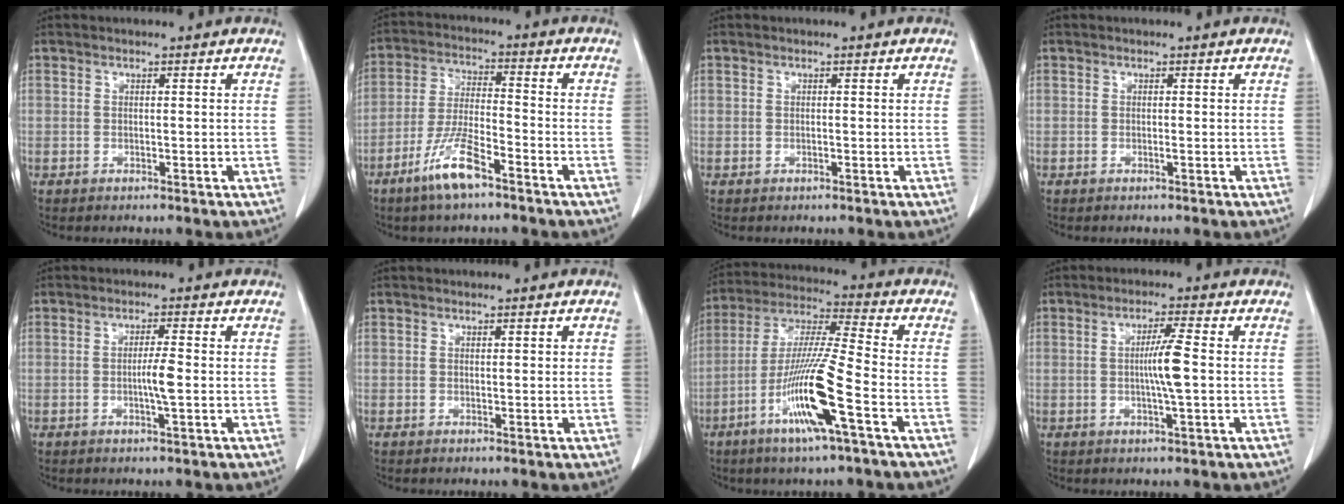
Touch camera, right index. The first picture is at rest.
{"total": 8.8, "force": [-5.7, 1.3, 6.6], "torque": [-0.138, -0.014, -0.109]}
{"total": 0.0}
{"total": 0.0}
{"total": 2.9, "force": [-0.4, -0.2, 2.9], "torque": [-0.053, -0.001, -0.006]}
{"total": 0.7, "force": [0.2, 0.3, 0.6], "torque": [-0.008, 0.002, 0.003]}
{"total": 14.1, "force": [-5.8, -0.3, 12.9], "torque": [-0.260, -0.012, -0.111]}
{"total": 5.0, "force": [-0.1, -0.4, 5.0], "torque": [-0.089, -0.001, -0.003]}